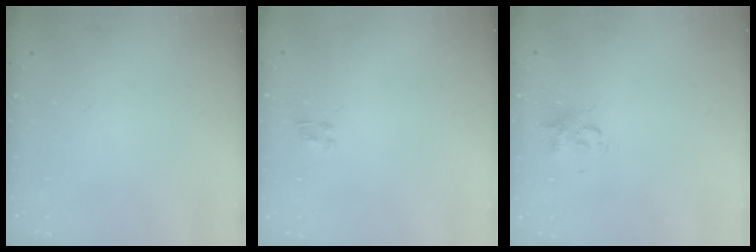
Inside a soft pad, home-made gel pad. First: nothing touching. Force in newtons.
{"total": 1.1, "press": 0.8, "slide": 0.7}
{"total": 1.4, "press": 1.3, "slide": 0.5}